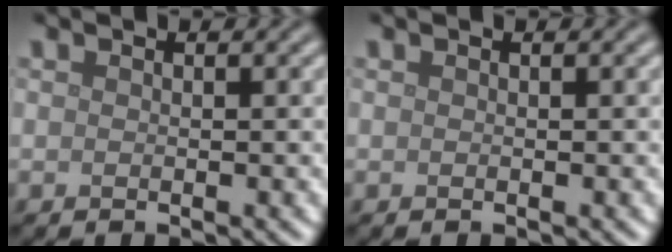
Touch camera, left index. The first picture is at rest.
{"total": 0.0}